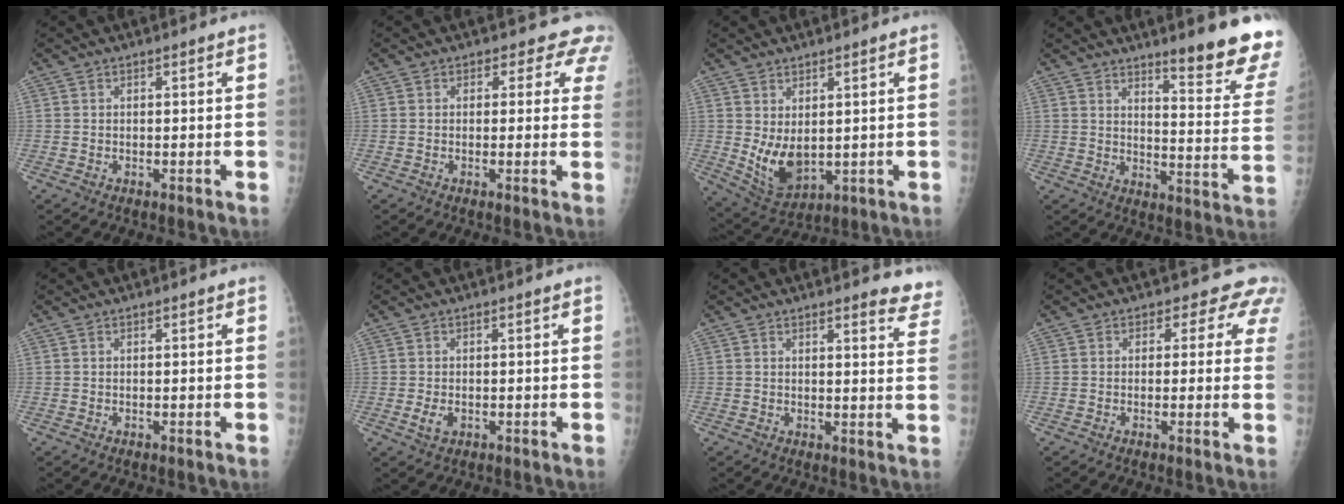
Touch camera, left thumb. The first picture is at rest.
{"total": 5.1, "force": [4.1, 3.0, 0.4], "torque": [0.036, -0.016, 0.022]}
{"total": 8.1, "force": [1.2, 4.5, 6.6], "torque": [-0.104, -0.025, 0.045]}
{"total": 16.3, "force": [12.4, 1.9, 10.4], "torque": [-0.104, -0.102, 0.161]}
{"total": 0.0}
{"total": 2.4, "force": [-0.3, 1.4, 1.9], "torque": [-0.035, -0.003, 0.000]}
{"total": 8.0, "force": [7.1, 1.7, 3.2], "torque": [-0.005, -0.039, 0.056]}
{"total": 5.0, "force": [3.8, 3.2, 0.6], "torque": [0.031, -0.014, 0.019]}